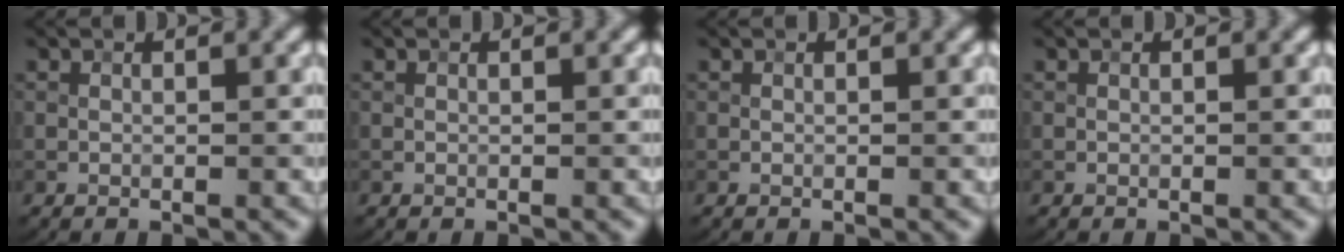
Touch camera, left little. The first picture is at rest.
{"total": 0.0}
{"total": 0.0}
{"total": 0.0}